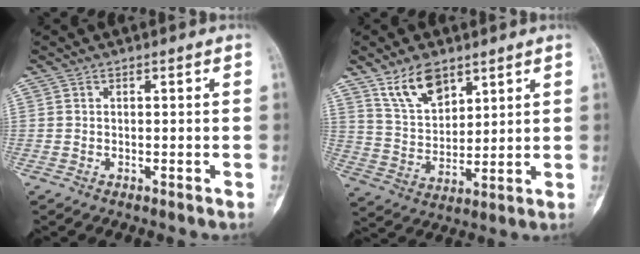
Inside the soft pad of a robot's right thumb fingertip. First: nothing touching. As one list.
[{"total": 10.0, "force": [6.7, 5.1, 5.4], "torque": [-0.083, -0.035, 0.136]}]